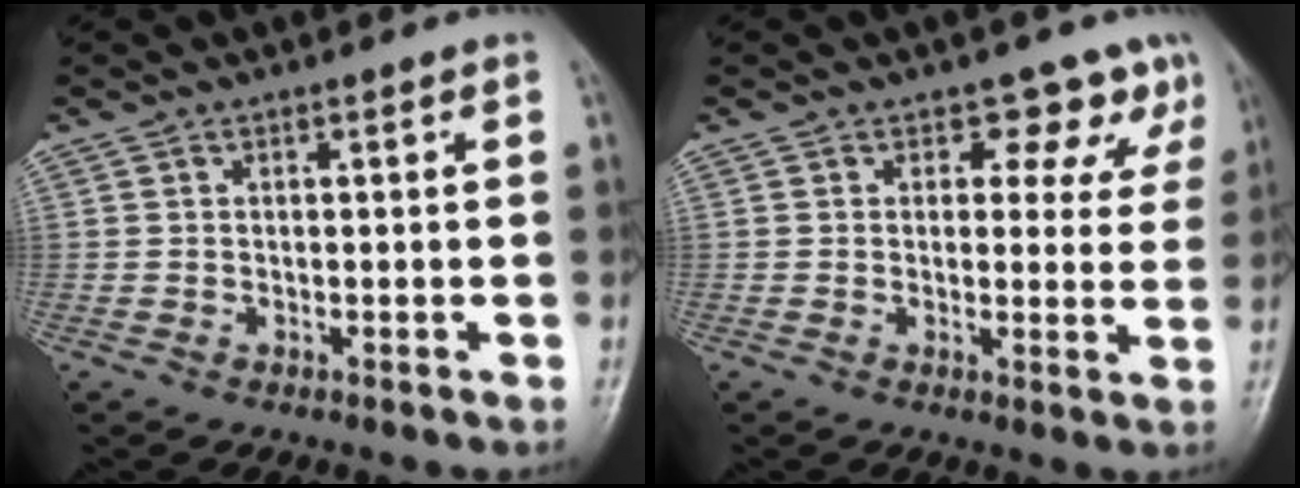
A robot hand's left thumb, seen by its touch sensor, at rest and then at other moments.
{"total": 6.3, "force": [4.5, 4.0, 1.9], "torque": [0.016, -0.025, 0.038]}